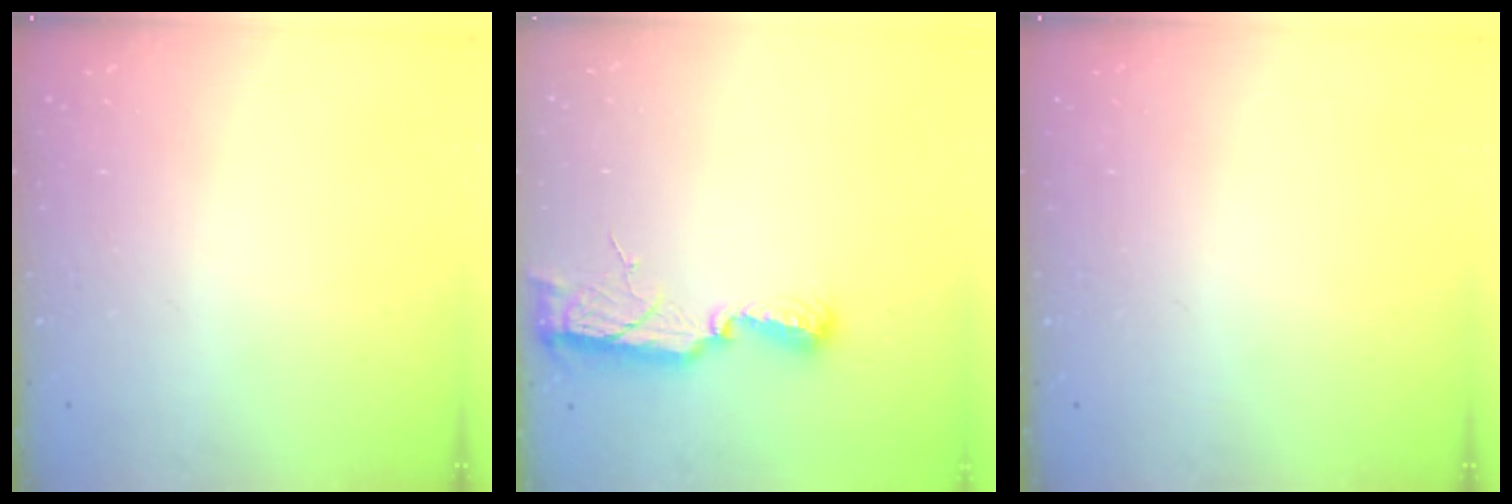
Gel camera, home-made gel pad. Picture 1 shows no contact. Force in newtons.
{"total": 8.1, "press": 8.1, "slide": 0.7}
{"total": 0.0}